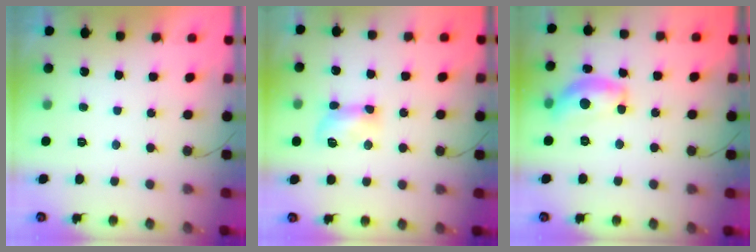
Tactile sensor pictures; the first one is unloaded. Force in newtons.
{"total": 6.0, "press": 5.9, "slide": 0.9}
{"total": 13.3, "press": 13.3, "slide": 0.6}